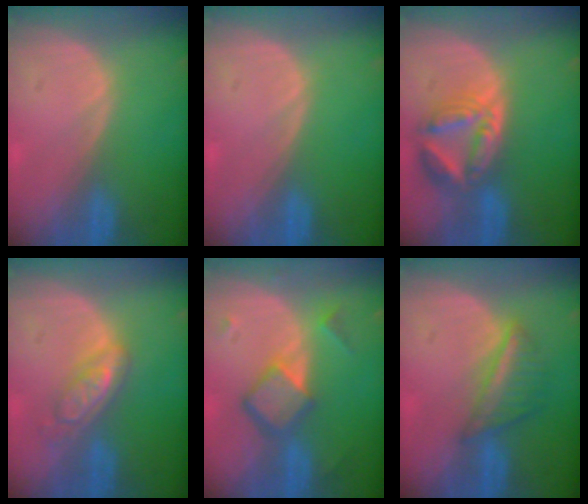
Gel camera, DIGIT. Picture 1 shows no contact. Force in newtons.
{"total": 0.0}
{"total": 8.0, "press": 7.1, "slide": 3.8}
{"total": 5.6, "press": 4.9, "slide": 2.8}
{"total": 6.6, "press": 5.7, "slide": 3.3}
{"total": 5.3, "press": 5.2, "slide": 1.1}